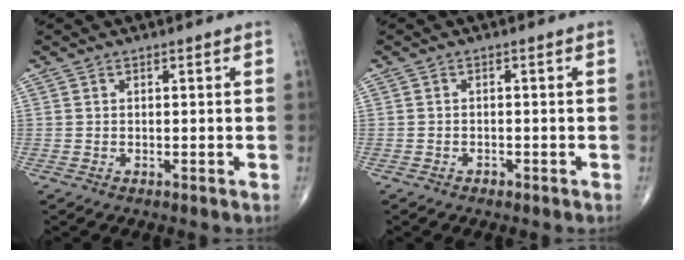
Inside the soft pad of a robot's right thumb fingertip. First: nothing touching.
{"total": 1.0, "force": [-0.7, 0.6, 0.3], "torque": [-0.004, 0.002, -0.013]}